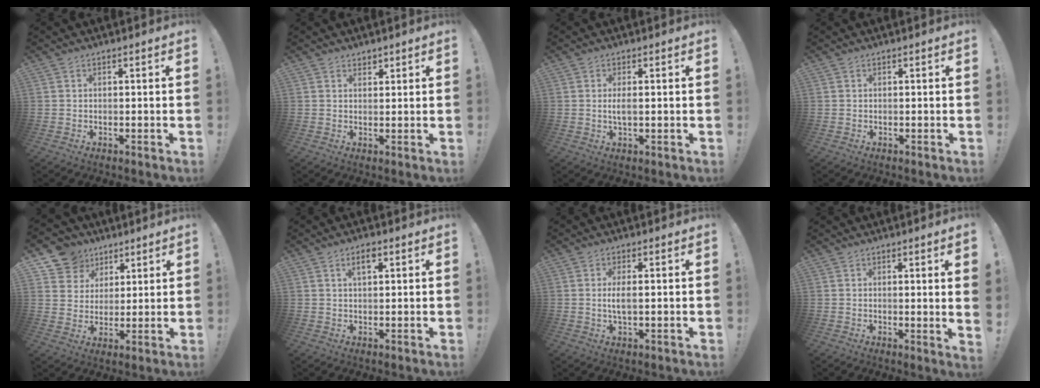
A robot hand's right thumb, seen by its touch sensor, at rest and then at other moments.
{"total": 1.6, "force": [1.3, 0.9, 0.1], "torque": [0.011, -0.010, 0.023]}
{"total": 2.7, "force": [-0.2, 0.6, 2.6], "torque": [-0.047, 0.000, -0.005]}
{"total": 0.0}
{"total": 9.7, "force": [5.4, 7.9, 1.5], "torque": [-0.024, -0.036, 0.110]}
{"total": 3.5, "force": [1.7, 1.6, 2.7], "torque": [-0.034, -0.004, 0.024]}
{"total": 3.8, "force": [-0.1, 0.9, 3.6], "torque": [-0.071, -0.001, -0.005]}
{"total": 3.4, "force": [0.8, -0.6, 3.2], "torque": [-0.042, -0.013, 0.009]}